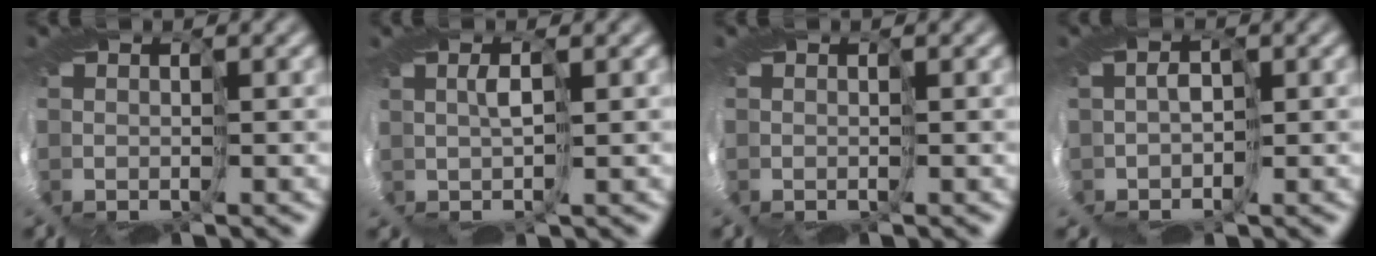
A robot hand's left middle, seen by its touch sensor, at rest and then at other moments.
{"total": 2.7, "force": [0.5, -2.6, -0.7], "torque": [0.016, 0.009, -0.011]}
{"total": 0.0}
{"total": 1.0, "force": [0.1, 0.8, 0.6], "torque": [0.007, 0.010, -0.023]}